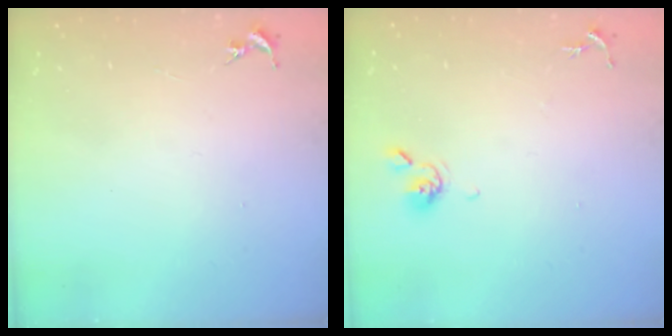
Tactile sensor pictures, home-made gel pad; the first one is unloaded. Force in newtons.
{"total": 5.5, "press": 5.5, "slide": 0.7}